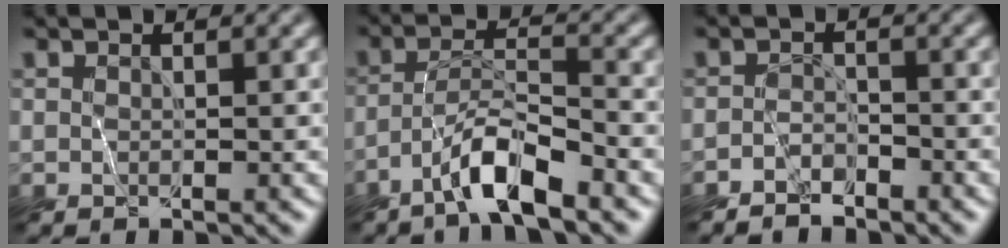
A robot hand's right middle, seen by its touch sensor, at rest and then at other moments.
{"total": 4.5, "force": [-3.7, 0.0, 2.6], "torque": [-0.048, 0.005, -0.077]}
{"total": 2.4, "force": [-2.3, 0.2, 0.1], "torque": [0.000, -0.001, -0.051]}